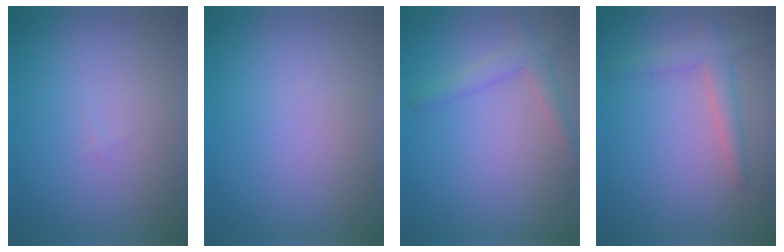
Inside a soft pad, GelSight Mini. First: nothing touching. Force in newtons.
{"total": 0.0}
{"total": 2.3, "press": 2.3, "slide": 0.1}
{"total": 2.5, "press": 2.5, "slide": 0.1}